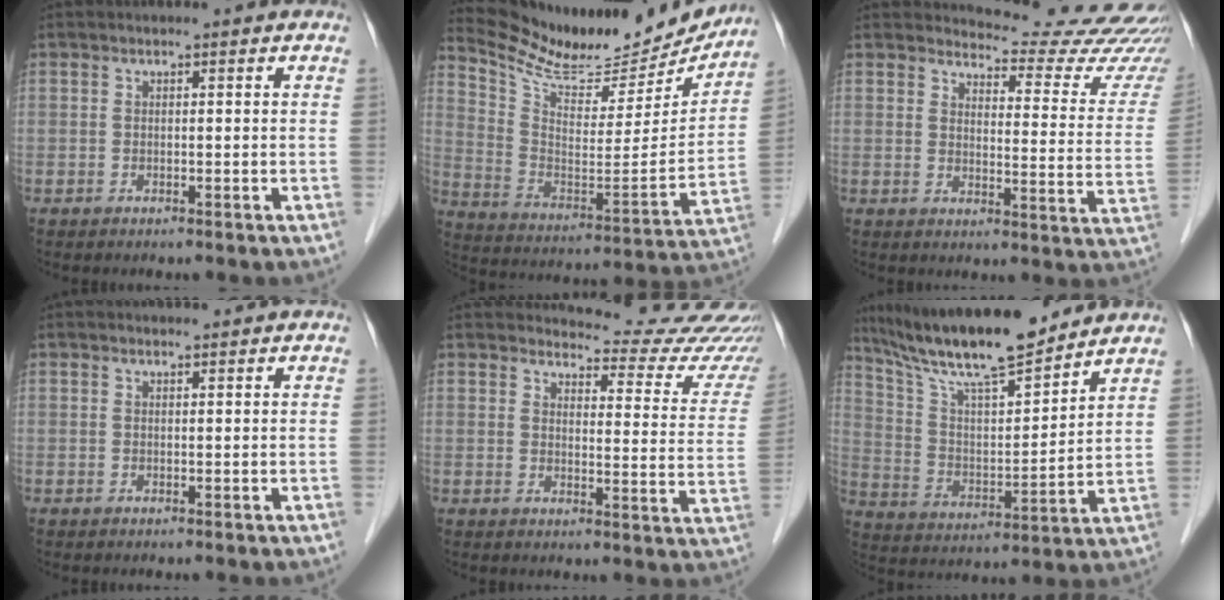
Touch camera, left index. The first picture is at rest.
{"total": 21.4, "force": [20.0, 4.8, 6.1], "torque": [-0.114, -0.043, 0.302]}
{"total": 19.1, "force": [18.8, 2.3, 2.4], "torque": [-0.010, -0.119, 0.187]}
{"total": 0.6, "force": [0.6, 0.0, 0.0], "torque": [-0.010, 0.000, 0.009]}
{"total": 16.4, "force": [16.2, 2.7, 1.2], "torque": [0.019, -0.097, 0.151]}
{"total": 17.5, "force": [14.9, 2.1, 8.9], "torque": [-0.160, 0.009, 0.264]}